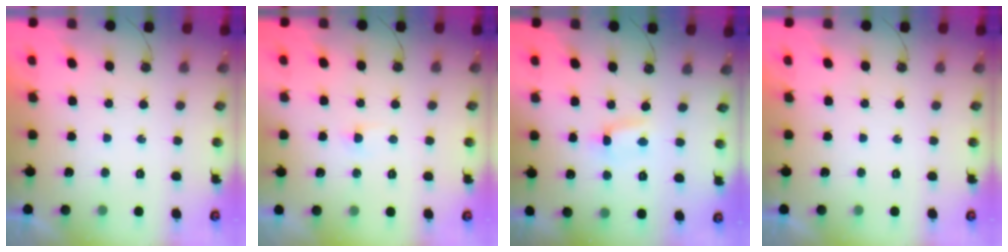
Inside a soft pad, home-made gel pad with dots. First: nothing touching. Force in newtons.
{"total": 1.7, "press": 1.7, "slide": 0.3}
{"total": 1.5, "press": 1.5, "slide": 0.3}
{"total": 0.0}